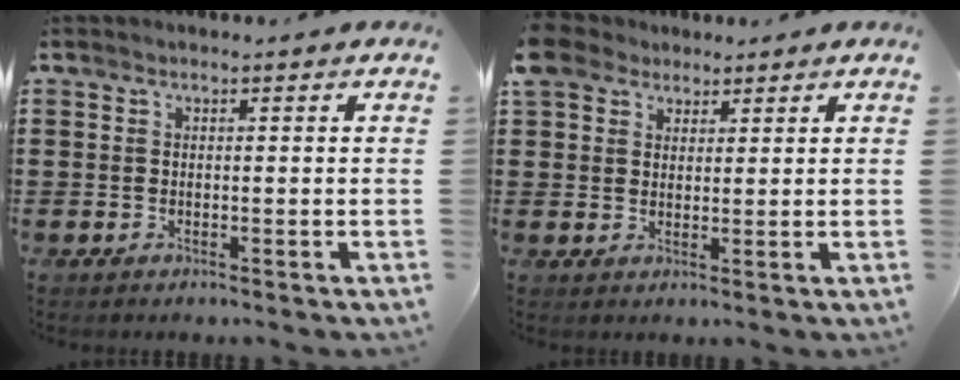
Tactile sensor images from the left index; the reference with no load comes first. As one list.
[{"total": 4.1, "force": [2.7, 3.0, 0.7], "torque": [-0.035, 0.014, 0.050]}]